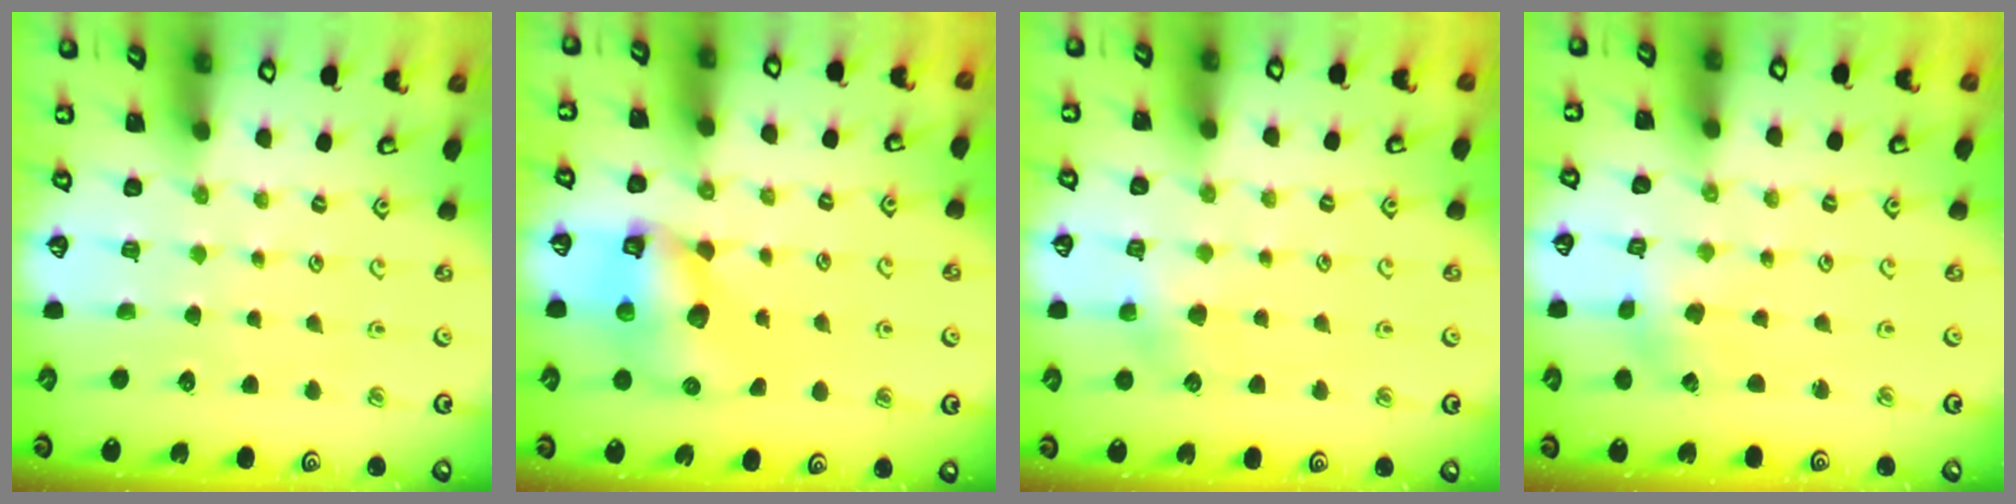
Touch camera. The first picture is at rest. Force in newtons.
{"total": 10.5, "press": 10.4, "slide": 1.6}
{"total": 7.4, "press": 7.4, "slide": 0.3}
{"total": 1.4, "press": 1.4, "slide": 0.2}